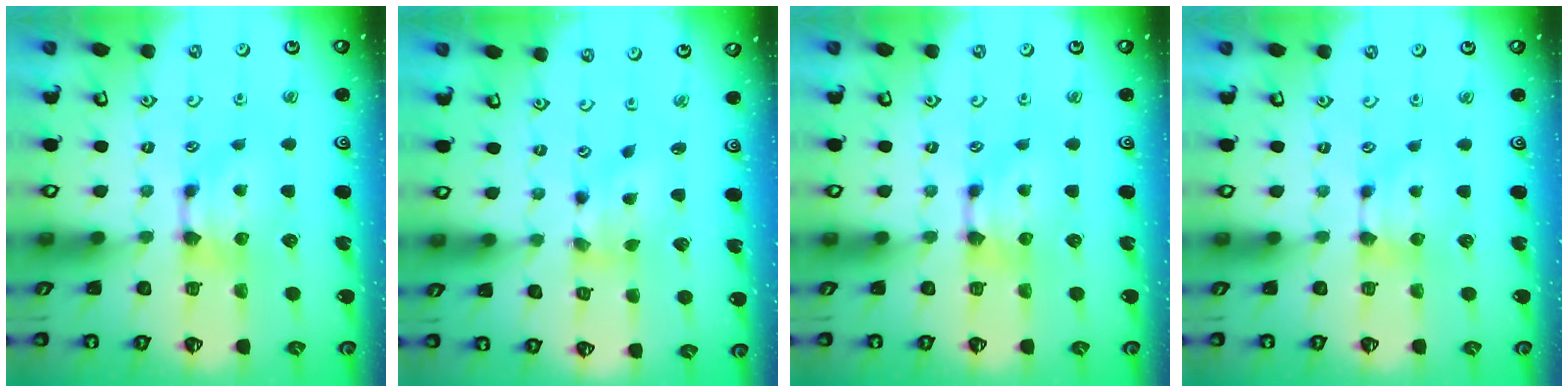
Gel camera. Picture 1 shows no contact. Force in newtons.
{"total": 1.9, "press": 1.3, "slide": 1.3}
{"total": 0.0}
{"total": 0.7, "press": 0.6, "slide": 0.5}